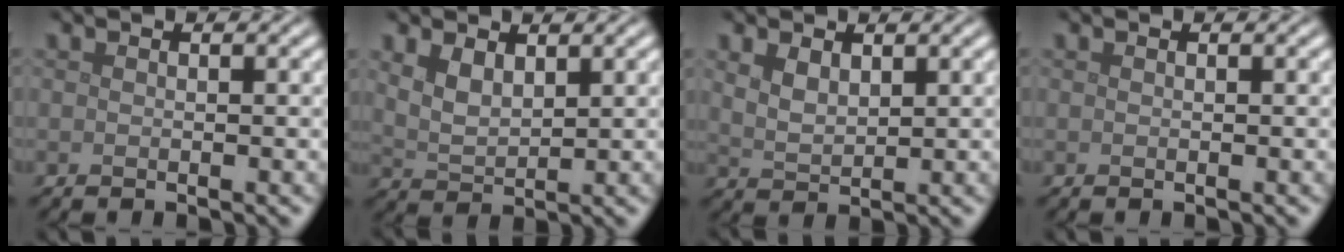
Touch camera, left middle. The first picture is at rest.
{"total": 2.6, "force": [1.4, 1.3, 1.8], "torque": [-0.042, -0.004, 0.034]}
{"total": 2.2, "force": [1.3, 1.2, 1.4], "torque": [-0.033, -0.004, 0.032]}
{"total": 0.0}